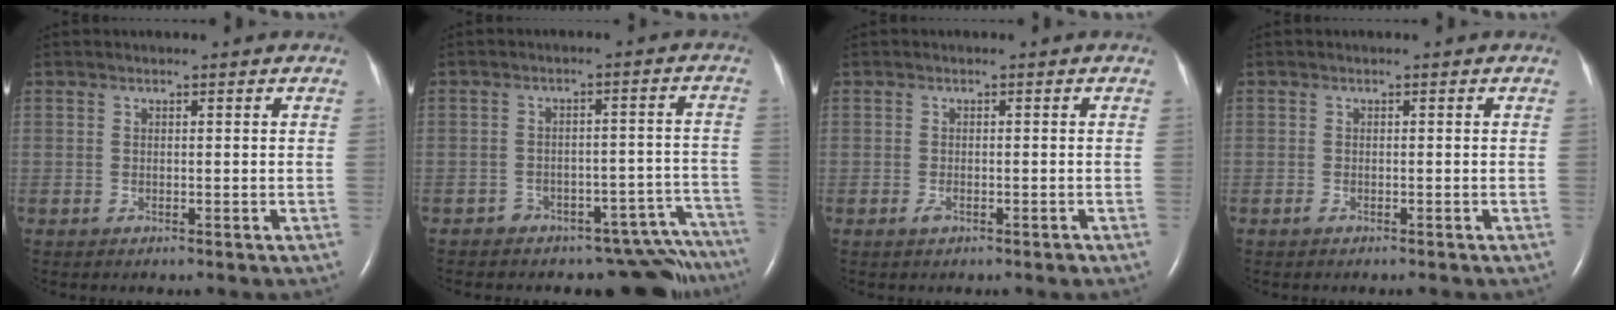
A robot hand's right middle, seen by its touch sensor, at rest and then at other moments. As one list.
[{"total": 13.9, "force": [-13.4, 3.7, 1.6], "torque": [0.009, 0.053, -0.156]}, {"total": 1.5, "force": [-0.9, 0.5, 1.1], "torque": [-0.023, -0.001, -0.014]}, {"total": 1.0, "force": [-0.8, 0.2, 0.5], "torque": [-0.014, -0.002, -0.012]}]